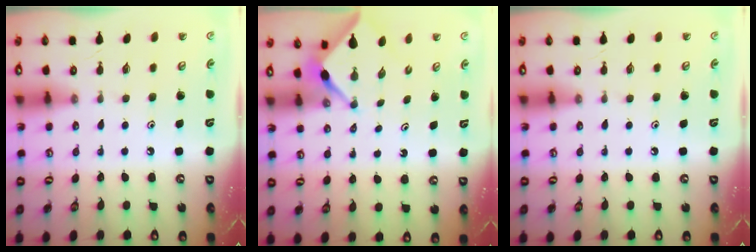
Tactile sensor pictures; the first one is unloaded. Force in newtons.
{"total": 3.2, "press": 3.2, "slide": 0.3}
{"total": 0.0}